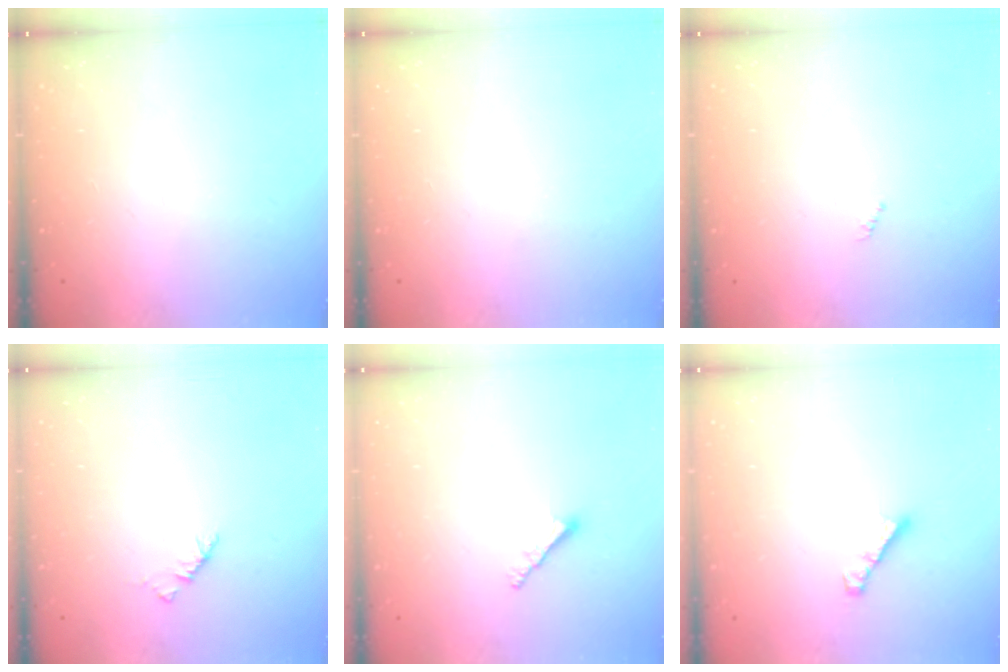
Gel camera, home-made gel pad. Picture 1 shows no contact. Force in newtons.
{"total": 0.0}
{"total": 0.0}
{"total": 3.4, "press": 3.3, "slide": 0.7}
{"total": 2.1, "press": 2.0, "slide": 0.5}
{"total": 3.0, "press": 3.0, "slide": 0.3}